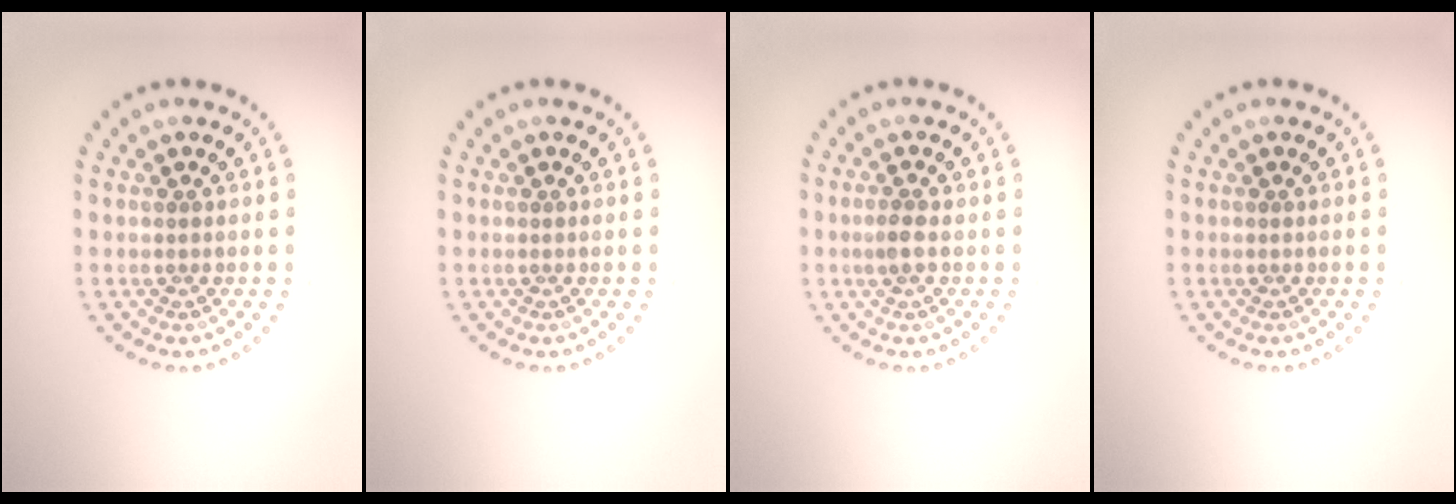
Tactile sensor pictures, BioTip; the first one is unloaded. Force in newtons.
{"total": 0.0}
{"total": 1.2, "press": 1.2, "slide": 0.3}
{"total": 0.0}